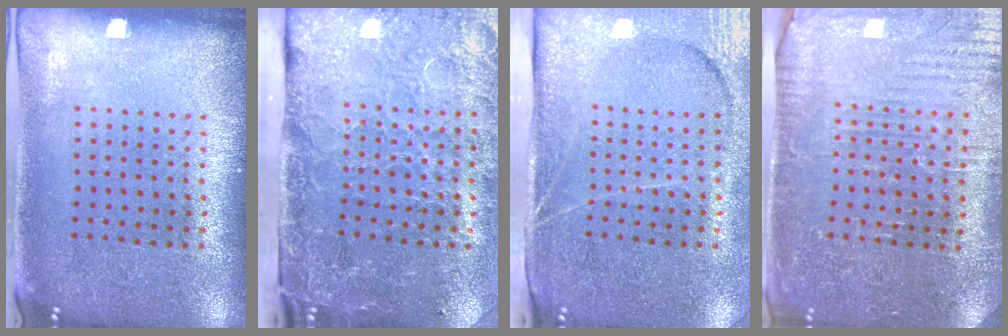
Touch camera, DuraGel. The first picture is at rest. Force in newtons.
{"total": 4.6, "press": 3.7, "slide": 2.8}
{"total": 4.0, "press": 3.4, "slide": 2.2}
{"total": 3.4, "press": 3.4, "slide": 0.5}